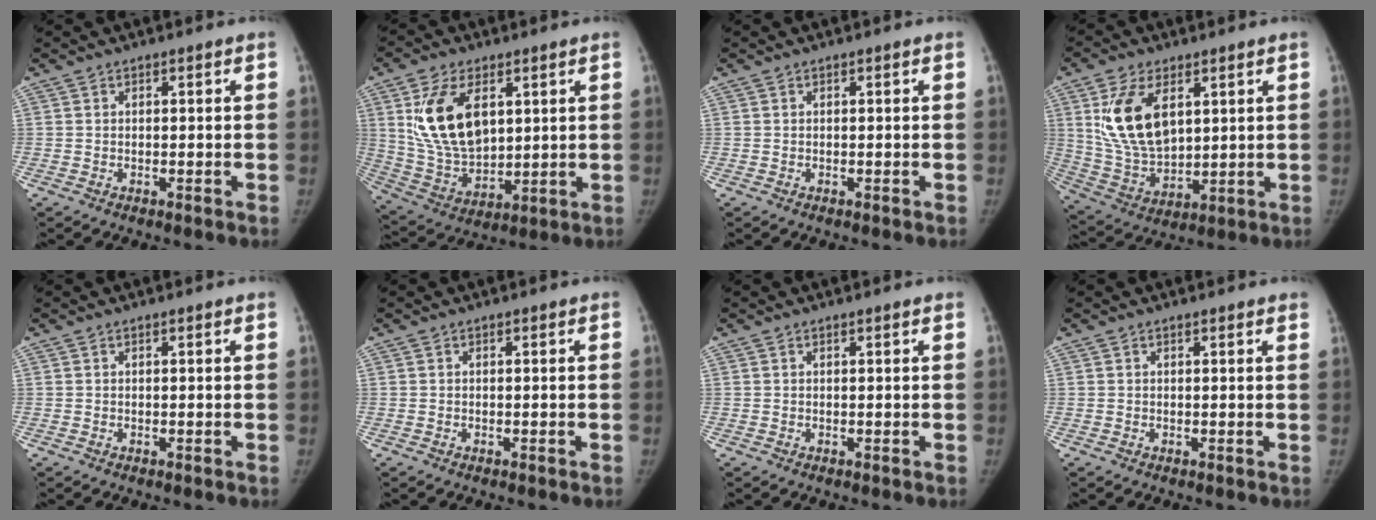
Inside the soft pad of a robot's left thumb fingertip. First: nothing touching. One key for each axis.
{"total": 15.7, "fx": 5.0, "fy": 9.2, "fz": 11.8, "tx": -0.199, "ty": -0.020, "tz": 0.108}
{"total": 0.0}
{"total": 14.6, "fx": 4.9, "fy": 8.3, "fz": 11.0, "tx": -0.193, "ty": -0.020, "tz": 0.109}
{"total": 0.0}
{"total": 0.0}
{"total": 0.5, "fx": 0.5, "fy": 0.0, "fz": 0.3, "tx": -0.003, "ty": 0.003, "tz": 0.009}
{"total": 1.7, "fx": 1.5, "fy": 0.1, "fz": 0.8, "tx": -0.007, "ty": 0.001, "tz": 0.012}